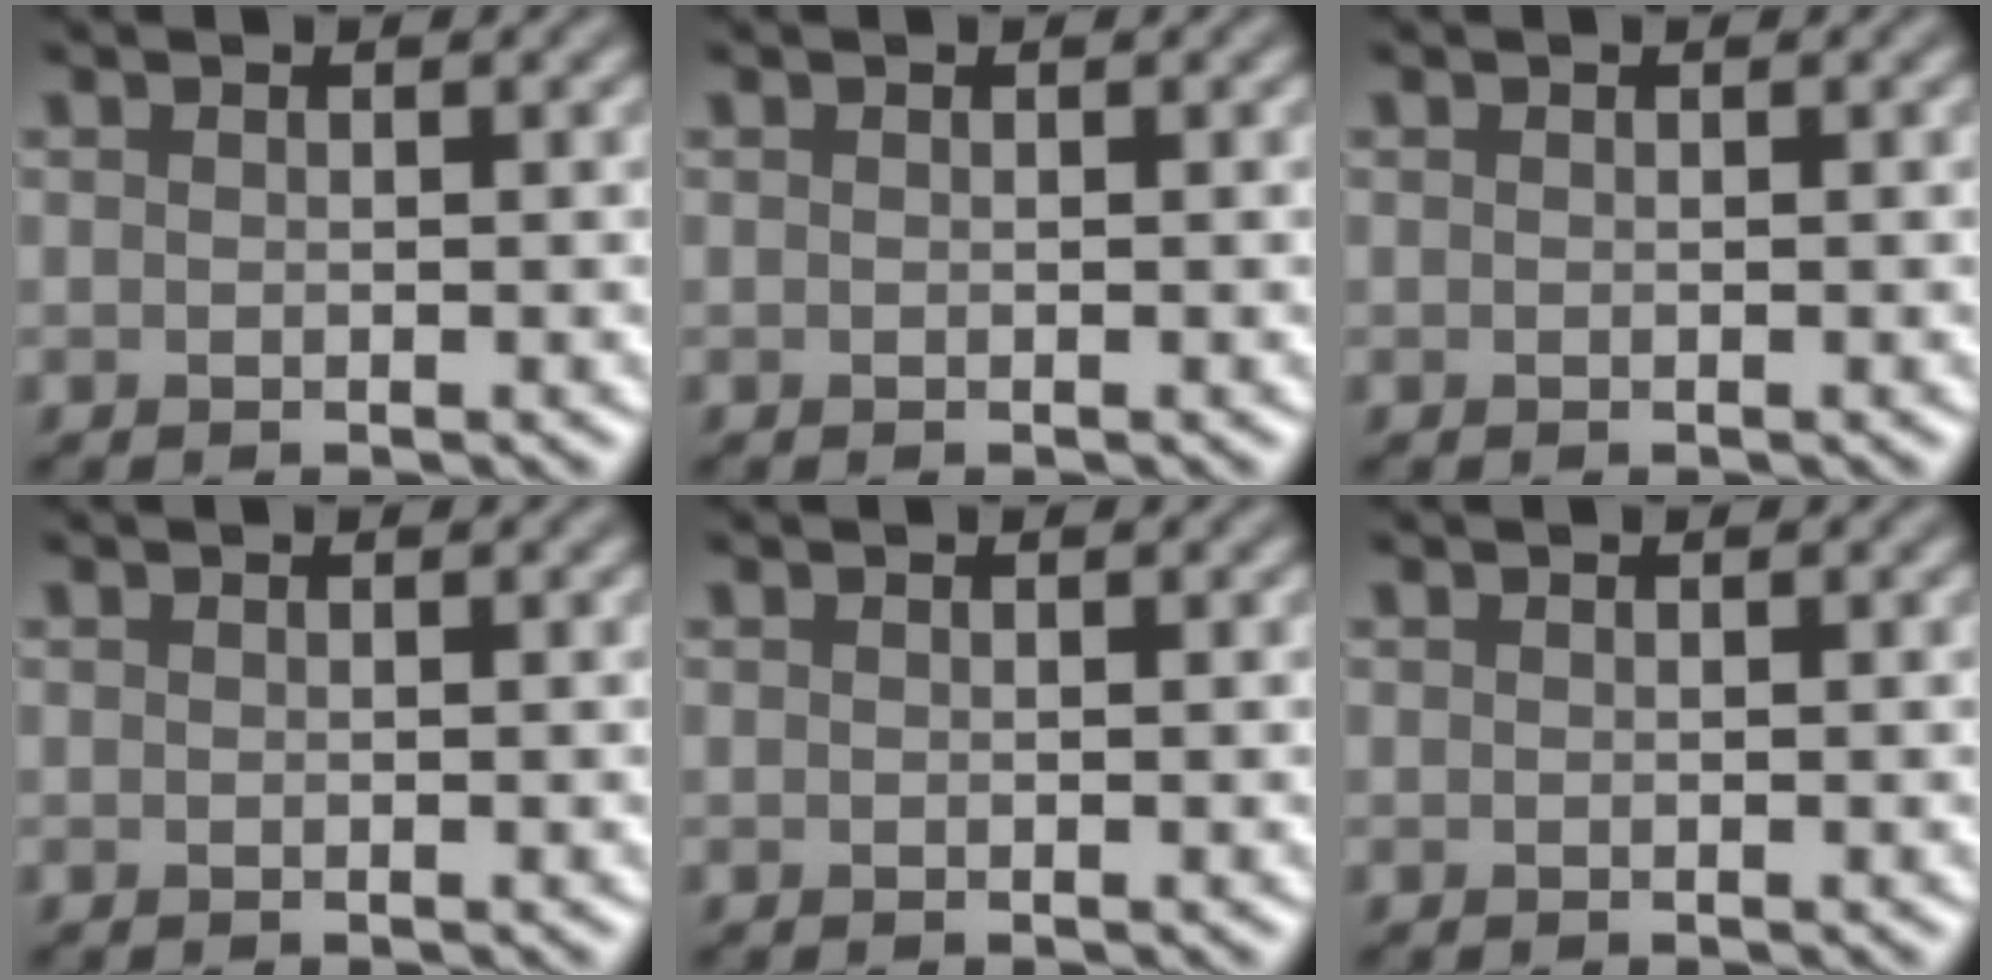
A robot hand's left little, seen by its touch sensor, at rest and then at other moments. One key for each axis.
{"total": 0.0}
{"total": 0.0}
{"total": 0.0}
{"total": 0.0}
{"total": 0.0}